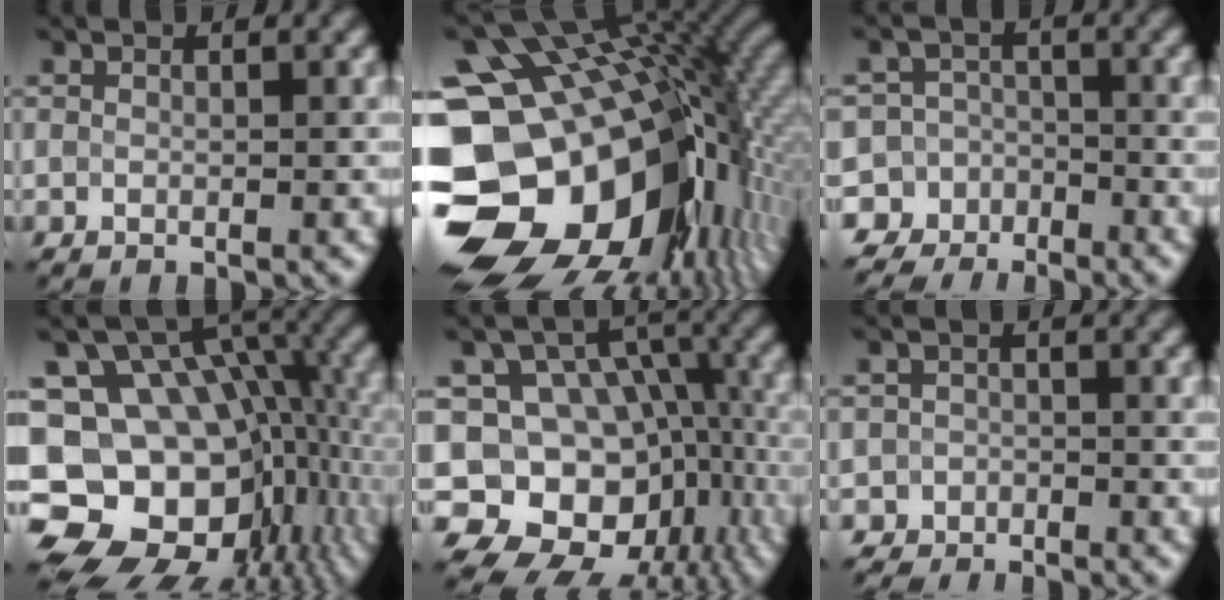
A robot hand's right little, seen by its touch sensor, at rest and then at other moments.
{"total": 20.7, "force": [-5.6, 14.8, 13.3], "torque": [-0.274, -0.018, -0.059]}
{"total": 8.3, "force": [-6.4, 5.2, -0.7], "torque": [0.012, -0.013, -0.122]}
{"total": 16.2, "force": [-5.1, 12.1, 9.4], "torque": [-0.154, -0.001, -0.059]}
{"total": 11.4, "force": [-4.0, 8.7, 6.1], "torque": [-0.073, 0.000, -0.057]}
{"total": 2.7, "force": [-2.3, 0.5, -1.3], "torque": [0.029, -0.002, -0.040]}